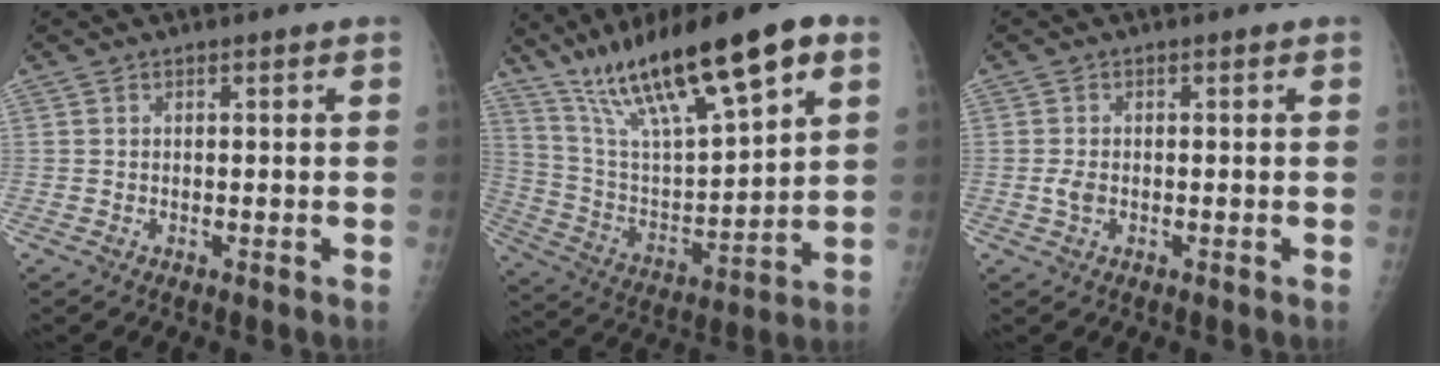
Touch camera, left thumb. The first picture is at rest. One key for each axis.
{"total": 24.6, "fx": 14.7, "fy": 5.8, "fz": 18.9, "tx": -0.314, "ty": -0.031, "tz": 0.266}
{"total": 1.8, "fx": -0.5, "fy": 1.2, "fz": 1.3, "tx": -0.027, "ty": 0.000, "tz": -0.010}